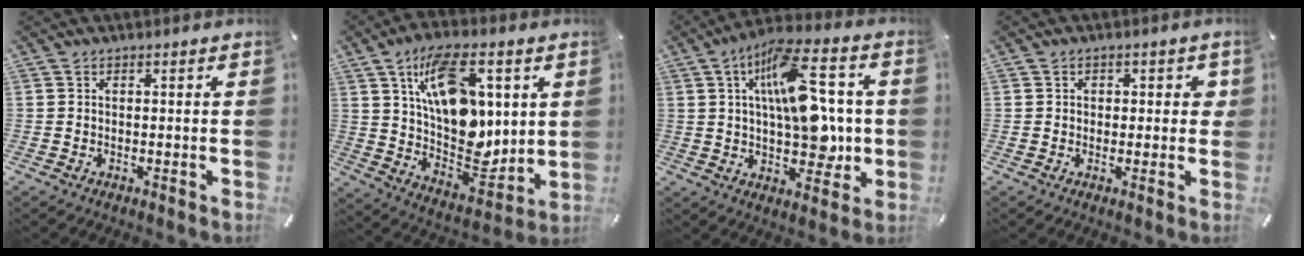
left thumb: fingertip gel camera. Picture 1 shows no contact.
{"total": 17.8, "force": [6.8, 10.2, 12.9], "torque": [-0.231, -0.033, 0.118]}
{"total": 18.4, "force": [3.2, 9.4, 15.4], "torque": [-0.231, -0.001, 0.055]}
{"total": 2.5, "force": [-0.1, 2.1, 1.3], "torque": [-0.002, -0.001, -0.010]}